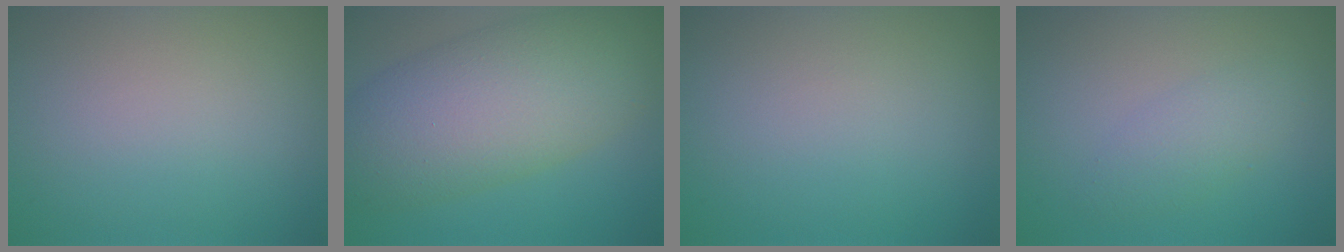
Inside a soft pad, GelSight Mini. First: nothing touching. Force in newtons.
{"total": 10.4, "press": 10.4, "slide": 0.3}
{"total": 0.0}
{"total": 2.2, "press": 2.2, "slide": 0.1}